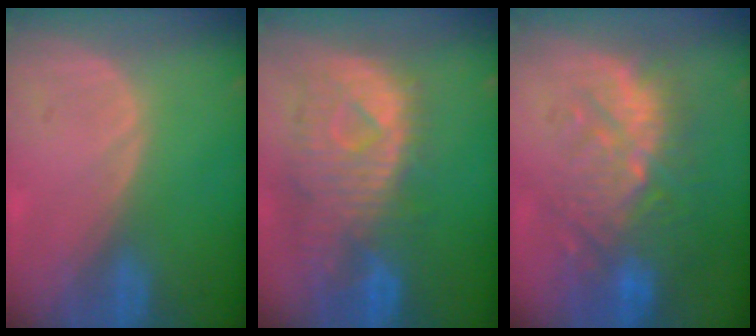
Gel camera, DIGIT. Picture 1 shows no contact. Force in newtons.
{"total": 11.2, "press": 9.7, "slide": 5.6}
{"total": 10.8, "press": 10.0, "slide": 4.2}